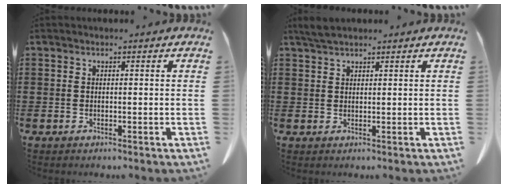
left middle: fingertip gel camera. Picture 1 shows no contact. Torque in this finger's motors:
{"motor_torque": [0.02, 0.01, 0.02, 0.01]}